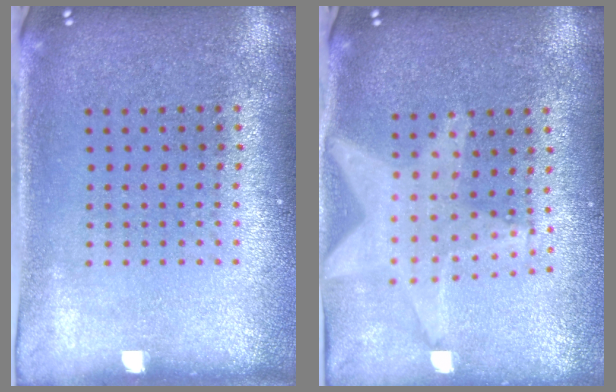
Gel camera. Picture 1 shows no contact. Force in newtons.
{"total": 1.5, "press": 1.4, "slide": 0.4}